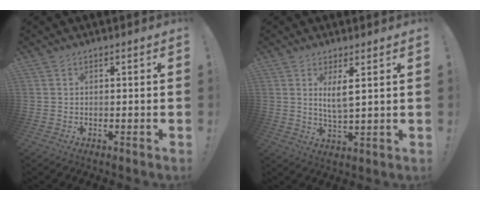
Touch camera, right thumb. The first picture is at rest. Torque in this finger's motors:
{"motor_torque": [-0.49, 0.24, 0.22, 0.52, 0.08]}